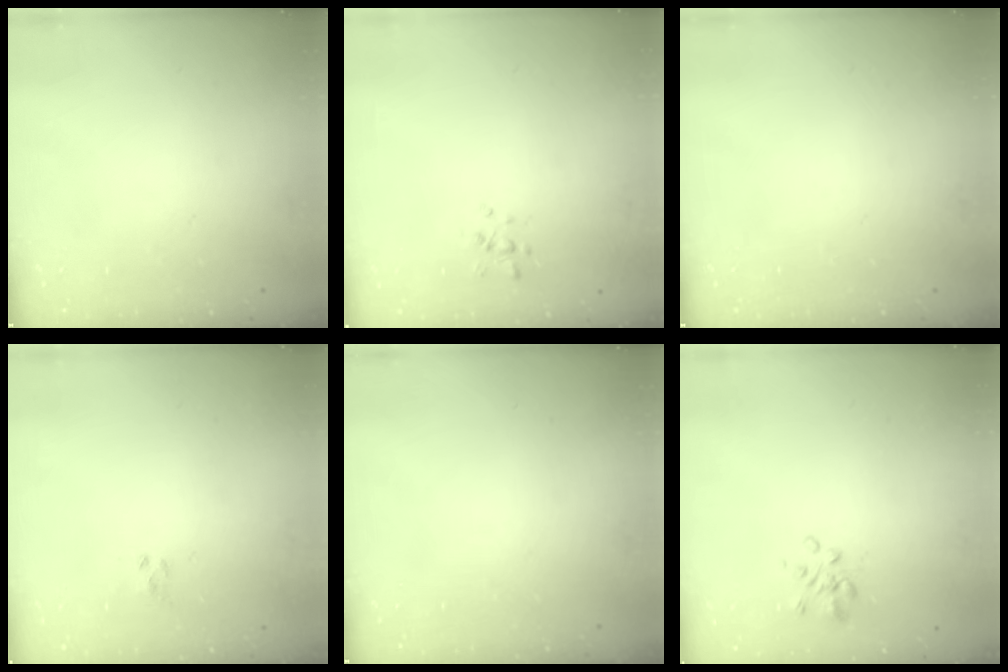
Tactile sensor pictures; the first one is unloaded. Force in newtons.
{"total": 3.2, "press": 3.1, "slide": 0.8}
{"total": 0.0}
{"total": 2.2, "press": 2.1, "slide": 0.7}
{"total": 0.0}
{"total": 1.4, "press": 1.2, "slide": 0.8}